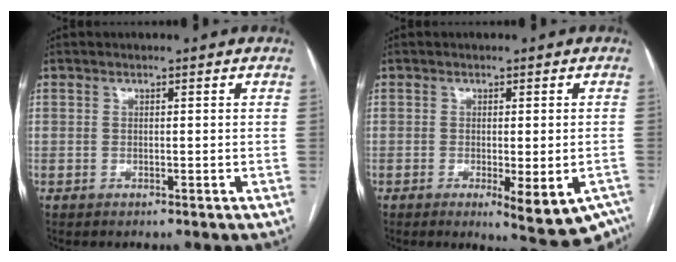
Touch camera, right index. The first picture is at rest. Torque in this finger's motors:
{"motor_torque": [-0.29, -0.27, -0.04, -0.02]}